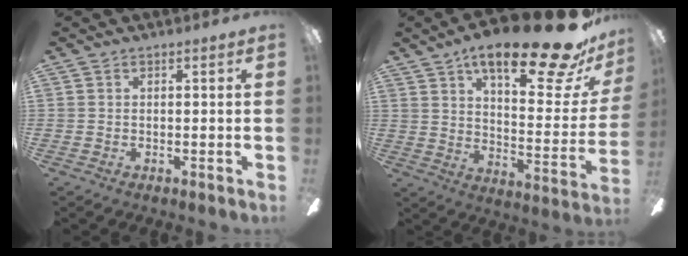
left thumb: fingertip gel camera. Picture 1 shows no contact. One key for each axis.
{"total": 24.6, "fx": 16.5, "fy": 6.8, "fz": 17.0, "tx": -0.245, "ty": -0.102, "tz": 0.259}